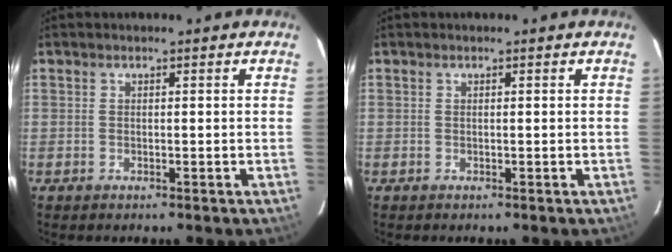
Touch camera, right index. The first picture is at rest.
{"total": 0.0}